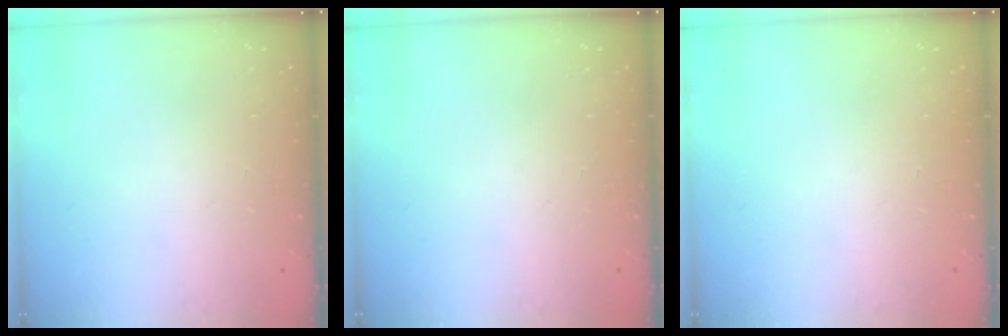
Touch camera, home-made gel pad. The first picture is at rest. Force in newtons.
{"total": 0.0}
{"total": 0.0}